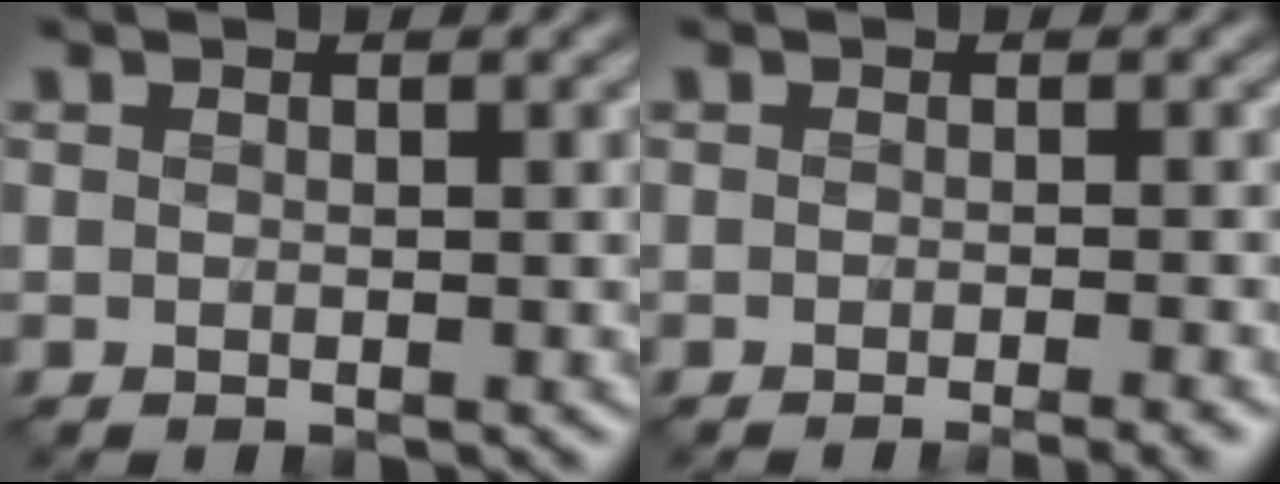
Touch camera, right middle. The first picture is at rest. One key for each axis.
{"total": 1.9, "fx": -1.3, "fy": 0.0, "fz": 1.4, "tx": -0.018, "ty": -0.006, "tz": -0.020}